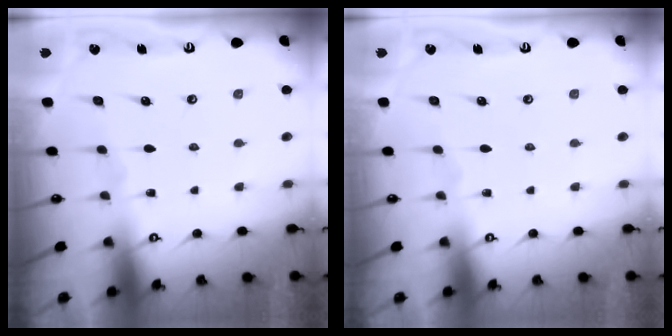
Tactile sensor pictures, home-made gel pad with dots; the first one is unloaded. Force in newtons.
{"total": 0.0}